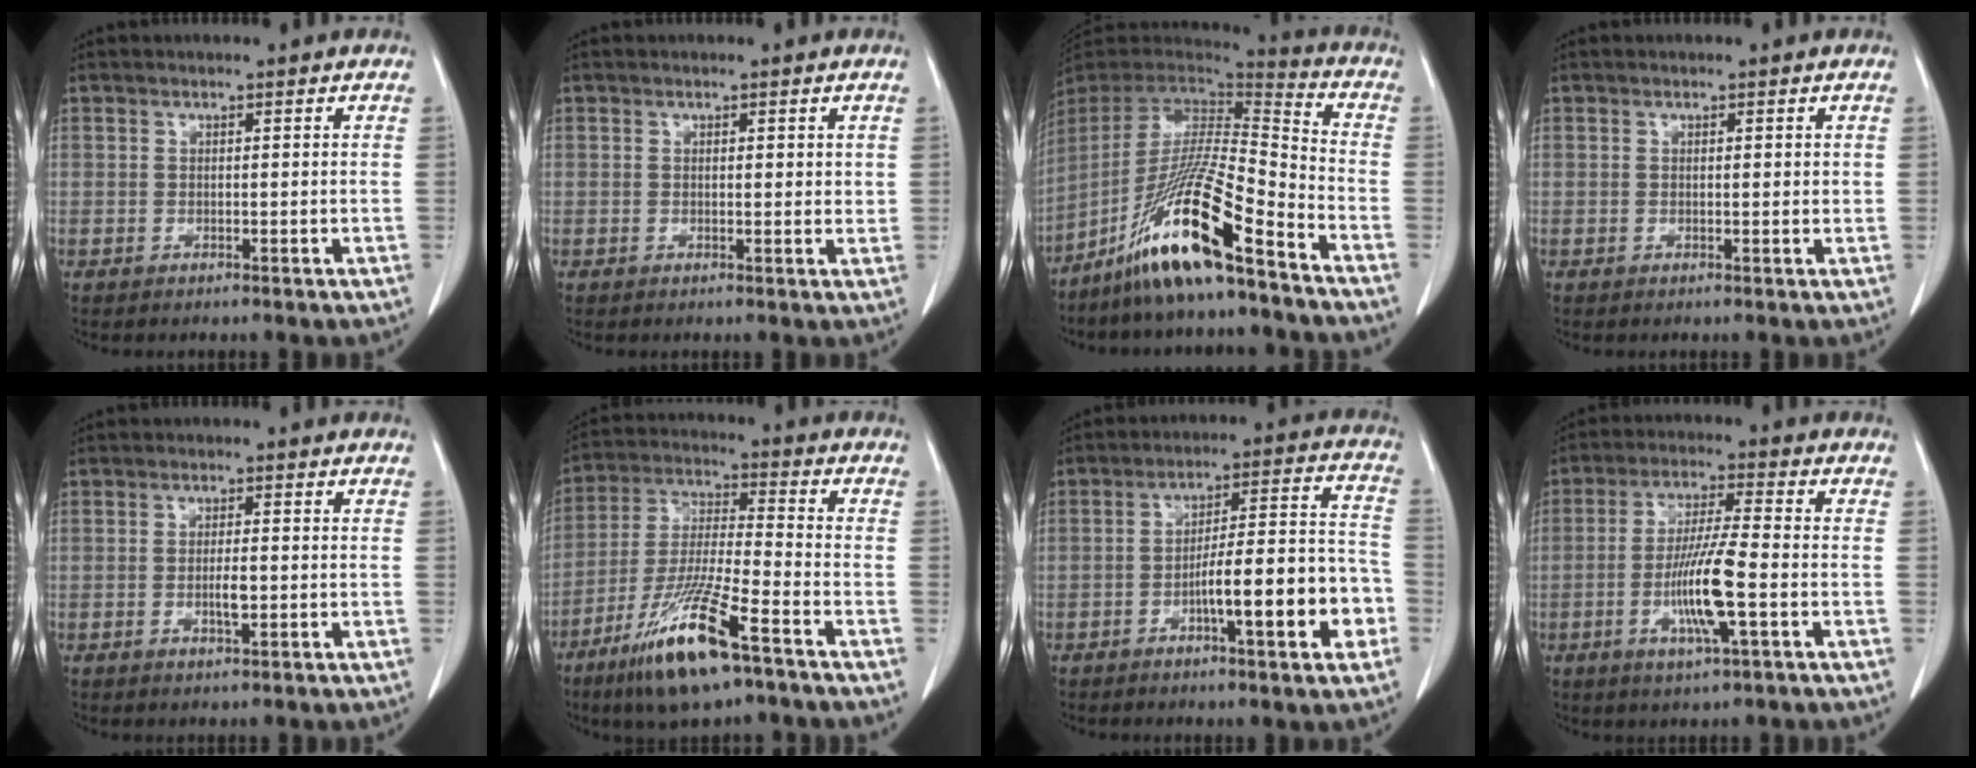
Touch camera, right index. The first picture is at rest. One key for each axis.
{"total": 1.6, "fx": 0.6, "fy": 0.7, "fz": 1.3, "tx": -0.016, "ty": -0.003, "tz": 0.006}
{"total": 17.6, "fx": -11.6, "fy": 0.6, "fz": 13.3, "tx": -0.273, "ty": -0.024, "tz": -0.218}
{"total": 0.9, "fx": 0.3, "fy": 0.3, "fz": 0.9, "tx": -0.012, "ty": 0.000, "tz": 0.003}
{"total": 2.6, "fx": -0.5, "fy": 0.6, "fz": 2.5, "tx": -0.048, "ty": -0.001, "tz": -0.007}
{"total": 15.2, "fx": -9.1, "fy": 1.5, "fz": 12.1, "tx": -0.250, "ty": -0.035, "tz": -0.169}
{"total": 13.8, "fx": -4.9, "fy": 2.0, "fz": 12.8, "tx": -0.185, "ty": 0.022, "tz": -0.071}
{"total": 9.9, "fx": -2.7, "fy": 0.3, "fz": 9.5, "tx": -0.185, "ty": -0.009, "tz": -0.054}